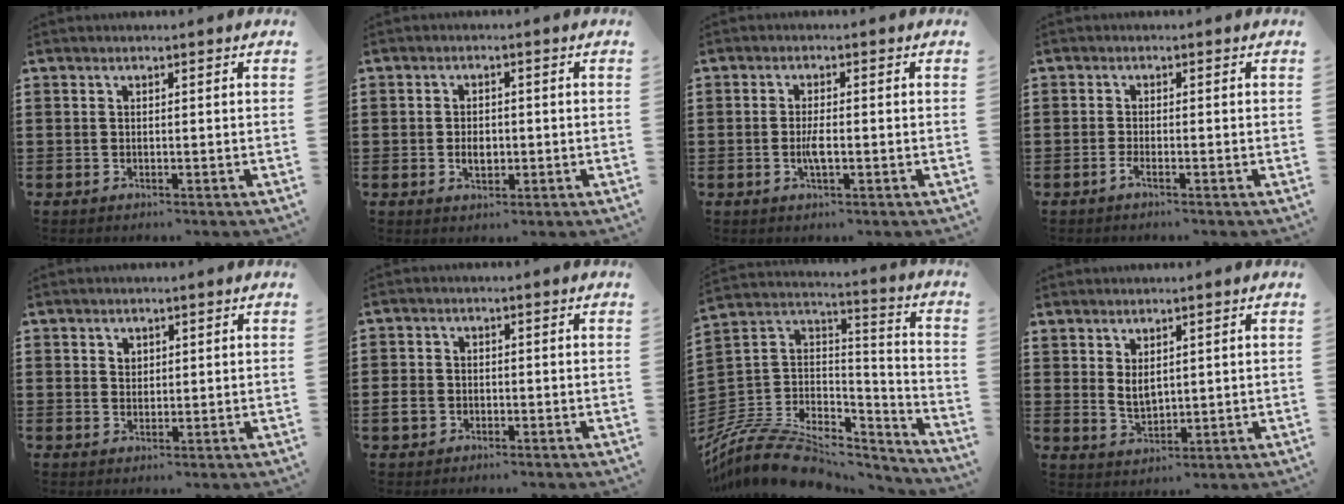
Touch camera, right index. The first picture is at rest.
{"total": 2.8, "force": [-0.4, 1.8, 2.1], "torque": [-0.034, 0.000, -0.010]}
{"total": 2.9, "force": [-0.6, 0.8, 2.8], "torque": [-0.062, -0.006, -0.014]}
{"total": 1.5, "force": [-0.9, 0.0, 1.1], "torque": [-0.029, -0.008, -0.018]}
{"total": 1.5, "force": [0.9, 1.1, 0.2], "torque": [-0.007, 0.004, 0.019]}
{"total": 2.6, "force": [-1.1, 2.0, 1.2], "torque": [-0.042, -0.005, -0.026]}
{"total": 10.3, "force": [-7.8, 4.8, 4.7], "torque": [-0.104, 0.016, -0.151]}
{"total": 2.8, "force": [1.5, 1.5, 1.7], "torque": [-0.029, 0.000, 0.027]}